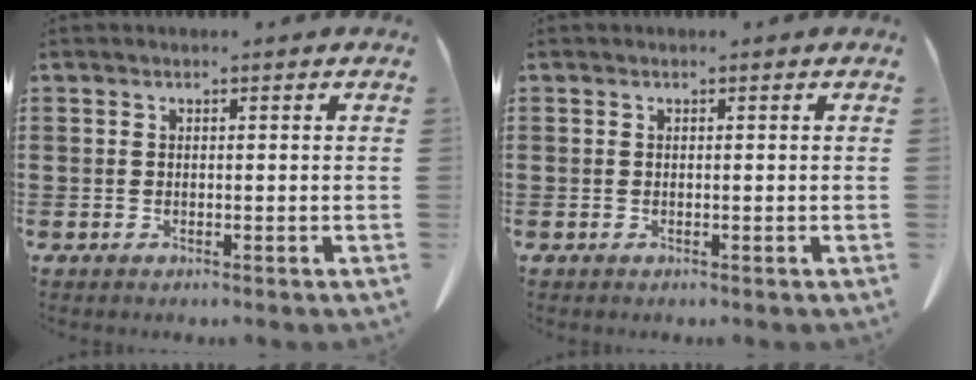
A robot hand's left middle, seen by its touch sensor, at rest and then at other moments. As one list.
[{"total": 0.0}]